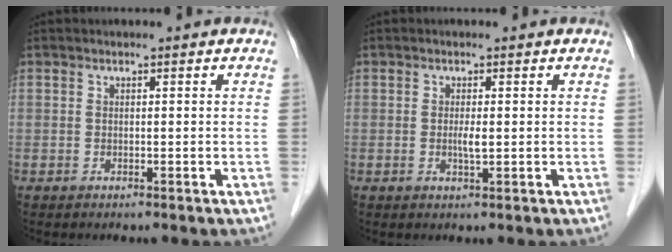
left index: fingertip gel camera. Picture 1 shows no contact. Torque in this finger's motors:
{"motor_torque": [0.34, 0.24, 0.04, 0.01]}